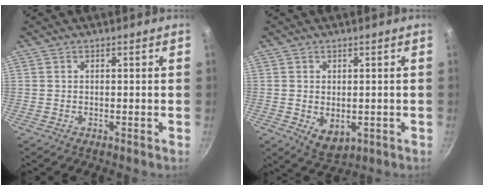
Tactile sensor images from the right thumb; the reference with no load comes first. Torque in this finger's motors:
{"motor_torque": [-0.14, 0.17, -0.36, 0.05, 0.13]}